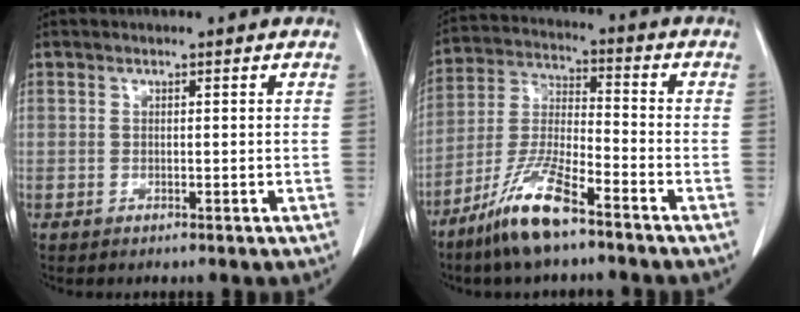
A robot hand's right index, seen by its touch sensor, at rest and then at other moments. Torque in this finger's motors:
{"motor_torque": [0.70, -0.68, 0.53, 0.16]}